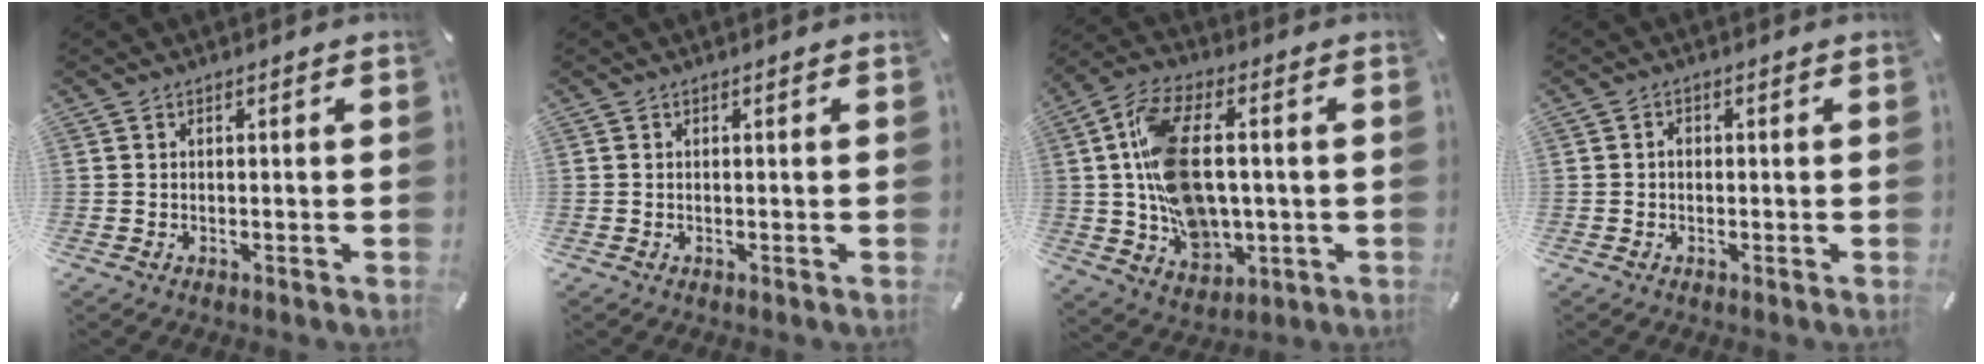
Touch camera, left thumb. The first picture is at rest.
{"total": 0.0}
{"total": 15.4, "force": [0.4, 10.2, 11.6], "torque": [-0.237, 0.013, 0.016]}
{"total": 1.3, "force": [-0.2, 1.1, 0.7], "torque": [-0.015, 0.005, -0.005]}